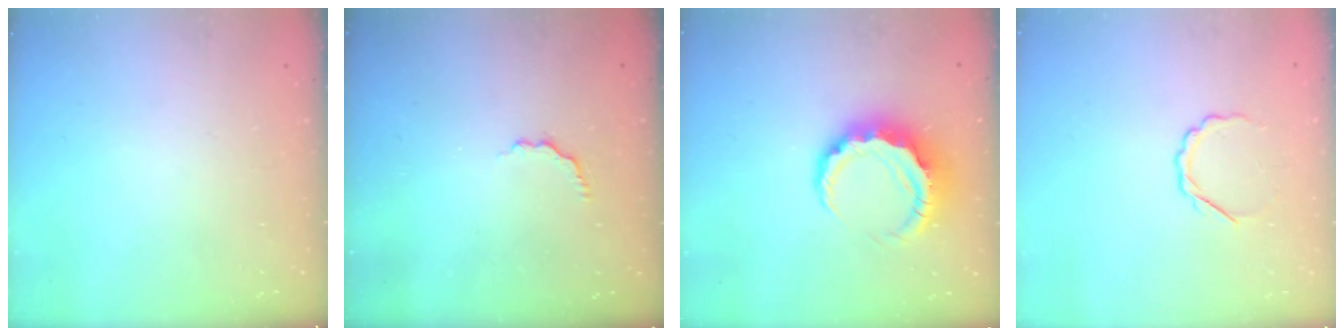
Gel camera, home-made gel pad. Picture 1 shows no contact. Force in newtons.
{"total": 2.5, "press": 2.3, "slide": 1.0}
{"total": 8.4, "press": 8.3, "slide": 1.6}
{"total": 4.2, "press": 4.1, "slide": 0.8}